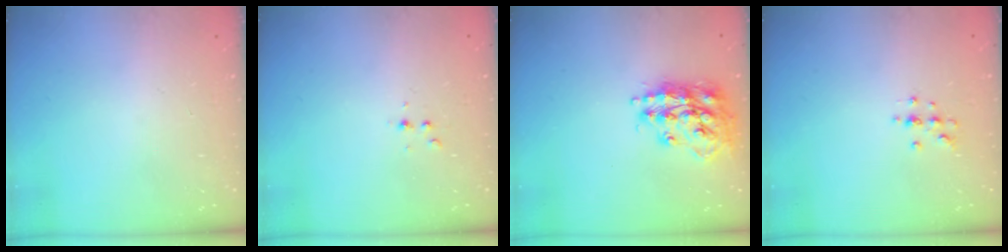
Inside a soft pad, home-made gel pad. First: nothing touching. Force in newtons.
{"total": 3.1, "press": 2.7, "slide": 1.6}
{"total": 17.1, "press": 17.0, "slide": 1.5}
{"total": 4.1, "press": 4.1, "slide": 0.4}